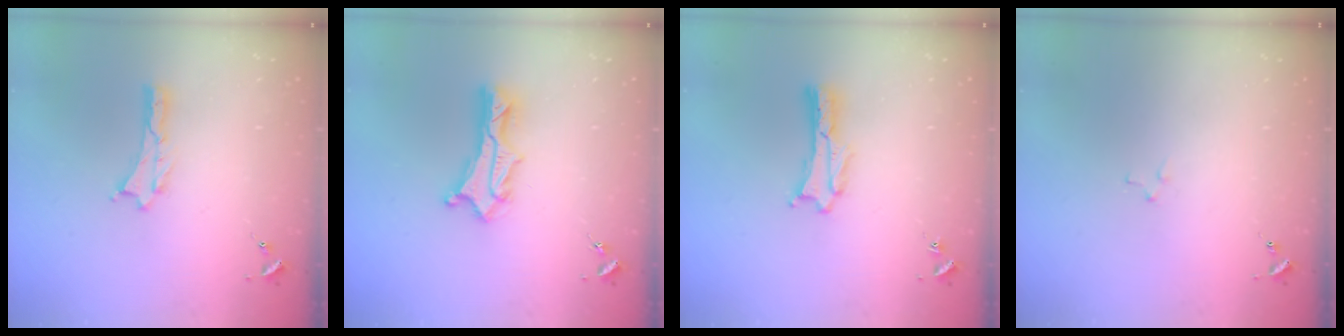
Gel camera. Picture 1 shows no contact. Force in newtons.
{"total": 3.0, "press": 3.0, "slide": 0.2}
{"total": 1.1, "press": 1.1, "slide": 0.0}
{"total": 2.1, "press": 2.1, "slide": 0.2}